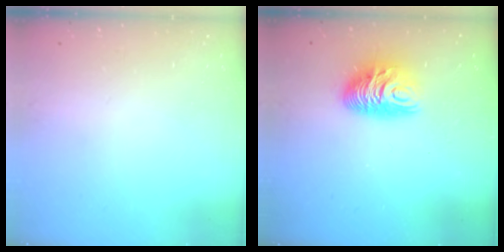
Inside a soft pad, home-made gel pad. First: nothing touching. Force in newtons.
{"total": 10.3, "press": 10.2, "slide": 0.7}